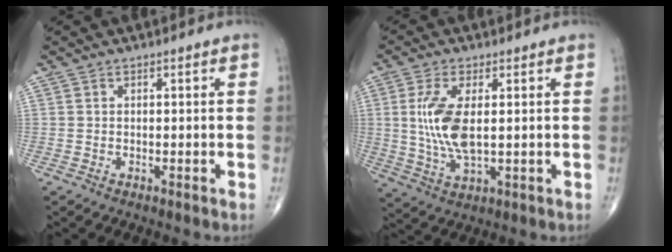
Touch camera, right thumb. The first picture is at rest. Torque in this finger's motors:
{"motor_torque": [0.48, 2.02, 1.13, 0.26, 0.42]}